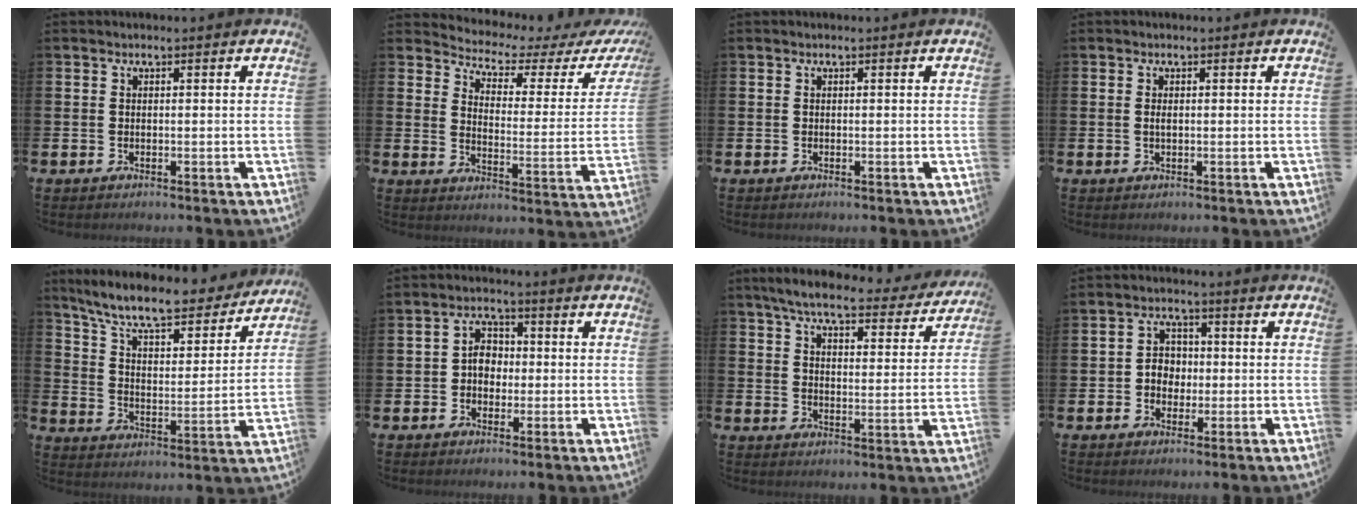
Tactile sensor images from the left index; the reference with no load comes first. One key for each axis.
{"total": 3.6, "fx": 3.1, "fy": 1.3, "fz": 1.1, "tx": -0.048, "ty": -0.028, "tz": 0.043}
{"total": 0.0}
{"total": 0.7, "fx": 0.1, "fy": 0.3, "fz": 0.6, "tx": -0.012, "ty": 0.000, "tz": 0.000}
{"total": 9.5, "fx": 8.5, "fy": 2.0, "fz": 3.8, "tx": -0.099, "ty": -0.060, "tz": 0.141}
{"total": 3.8, "fx": -0.1, "fy": 2.9, "fz": 2.4, "tx": -0.041, "ty": 0.009, "tz": -0.009}
{"total": 6.5, "fx": 5.8, "fy": 1.2, "fz": 2.7, "tx": -0.063, "ty": -0.037, "tz": 0.094}
{"total": 3.5, "fx": -0.2, "fy": 3.1, "fz": 1.6, "tx": -0.029, "ty": 0.007, "tz": -0.010}